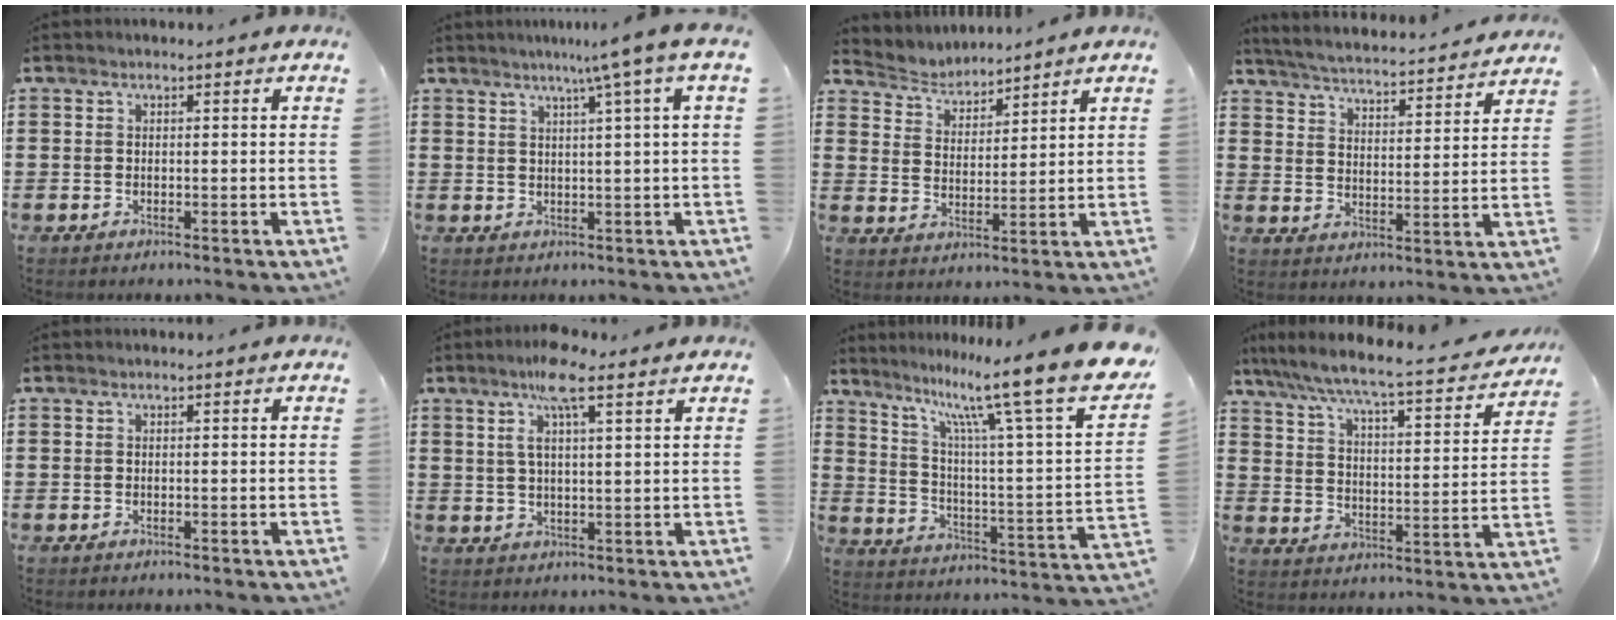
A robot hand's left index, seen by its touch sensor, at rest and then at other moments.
{"total": 5.1, "force": [2.5, -1.2, 4.2], "torque": [-0.084, -0.003, 0.038]}
{"total": 3.7, "force": [3.6, 0.7, -0.4], "torque": [-0.012, -0.016, 0.062]}
{"total": 3.9, "force": [3.8, -0.6, 0.6], "torque": [-0.033, -0.037, 0.057]}
{"total": 0.0}
{"total": 7.2, "force": [4.4, 1.0, 5.6], "torque": [-0.113, 0.003, 0.073]}
{"total": 14.9, "force": [11.1, 0.6, 10.0], "torque": [-0.192, -0.080, 0.172]}
{"total": 6.4, "force": [5.7, 0.1, 2.8], "torque": [-0.083, -0.045, 0.091]}